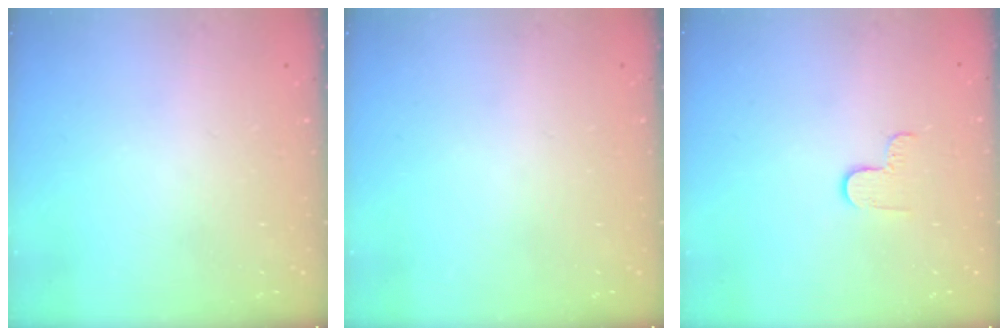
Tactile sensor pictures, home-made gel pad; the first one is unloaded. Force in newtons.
{"total": 0.0}
{"total": 3.0, "press": 3.0, "slide": 0.4}